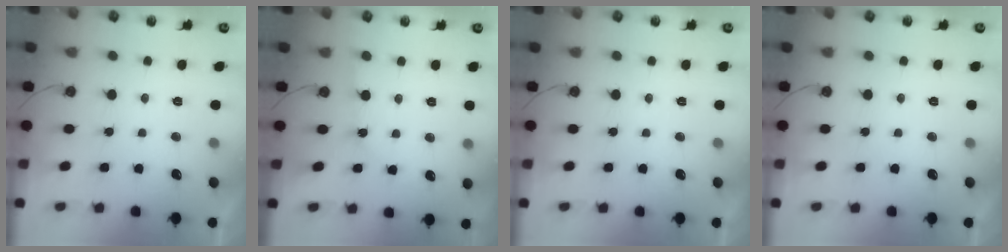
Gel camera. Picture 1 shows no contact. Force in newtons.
{"total": 4.9, "press": 4.9, "slide": 0.5}
{"total": 0.0}
{"total": 0.0}